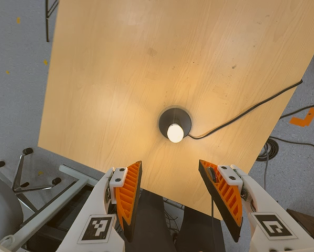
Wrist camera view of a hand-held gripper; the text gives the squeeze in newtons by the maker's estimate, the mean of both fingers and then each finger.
{"total": 0.0}